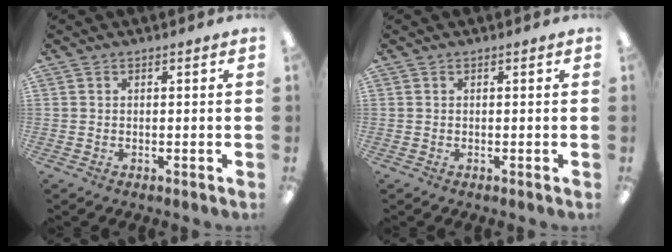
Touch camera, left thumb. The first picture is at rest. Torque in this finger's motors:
{"motor_torque": [0.00, 0.00, -0.01, 0.01, 0.00]}